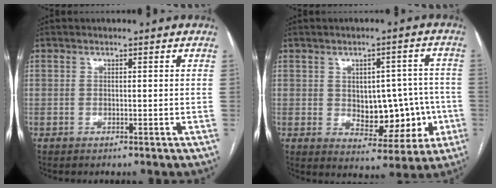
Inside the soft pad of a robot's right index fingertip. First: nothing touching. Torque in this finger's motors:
{"motor_torque": [0.12, 0.08, 0.05, 0.03]}